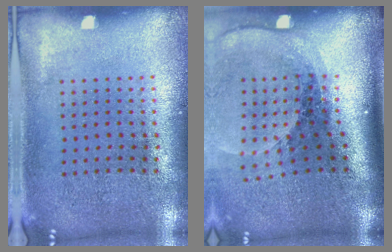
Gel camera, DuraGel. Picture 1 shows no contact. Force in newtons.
{"total": 2.1, "press": 1.6, "slide": 1.3}